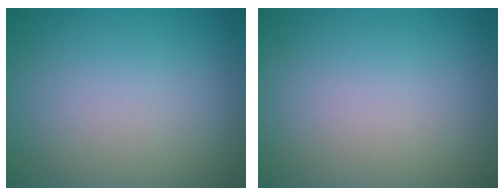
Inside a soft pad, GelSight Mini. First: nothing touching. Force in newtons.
{"total": 0.0}